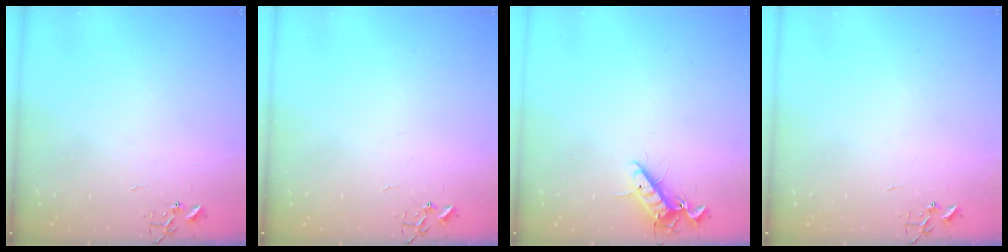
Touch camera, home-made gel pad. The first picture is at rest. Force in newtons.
{"total": 0.0}
{"total": 12.1, "press": 11.9, "slide": 2.0}
{"total": 0.0}